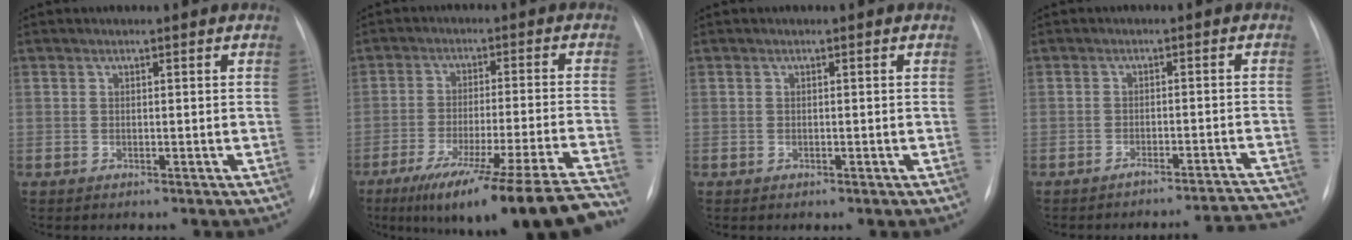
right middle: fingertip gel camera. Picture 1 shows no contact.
{"total": 21.4, "force": [-17.4, -1.4, 12.4], "torque": [-0.135, -0.033, -0.263]}
{"total": 0.0}
{"total": 10.7, "force": [-10.7, -0.7, 0.5], "torque": [0.019, 0.022, -0.124]}